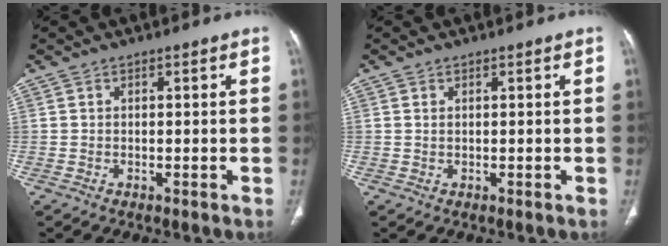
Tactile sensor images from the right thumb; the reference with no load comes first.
{"total": 0.7, "force": [0.2, 0.4, 0.6], "torque": [-0.017, 0.003, 0.008]}